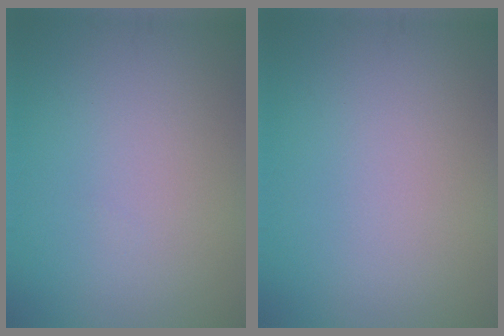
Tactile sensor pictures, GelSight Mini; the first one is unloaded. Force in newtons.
{"total": 0.0}